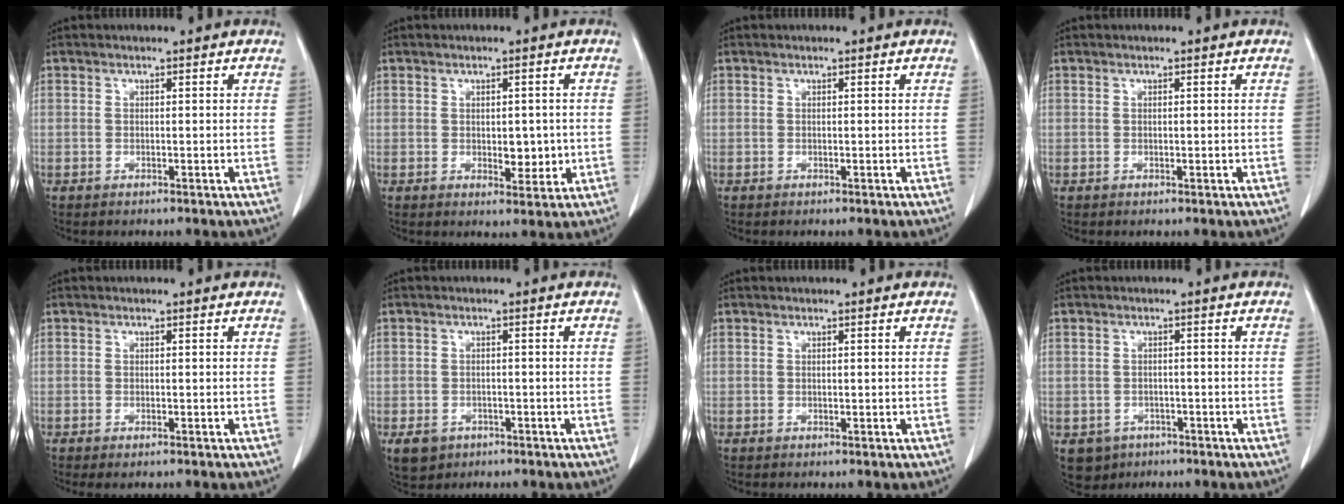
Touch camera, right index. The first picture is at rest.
{"total": 3.6, "force": [-0.2, 2.0, 2.9], "torque": [-0.032, -0.001, 0.007]}
{"total": 0.0}
{"total": 0.0}
{"total": 1.1, "force": [-0.7, 0.2, 0.8], "torque": [-0.012, -0.003, -0.005]}
{"total": 4.3, "force": [-2.3, 3.4, 1.2], "torque": [-0.016, 0.002, -0.026]}
{"total": 0.0}
{"total": 4.1, "force": [-2.2, 3.3, 0.7], "torque": [-0.006, 0.005, -0.025]}